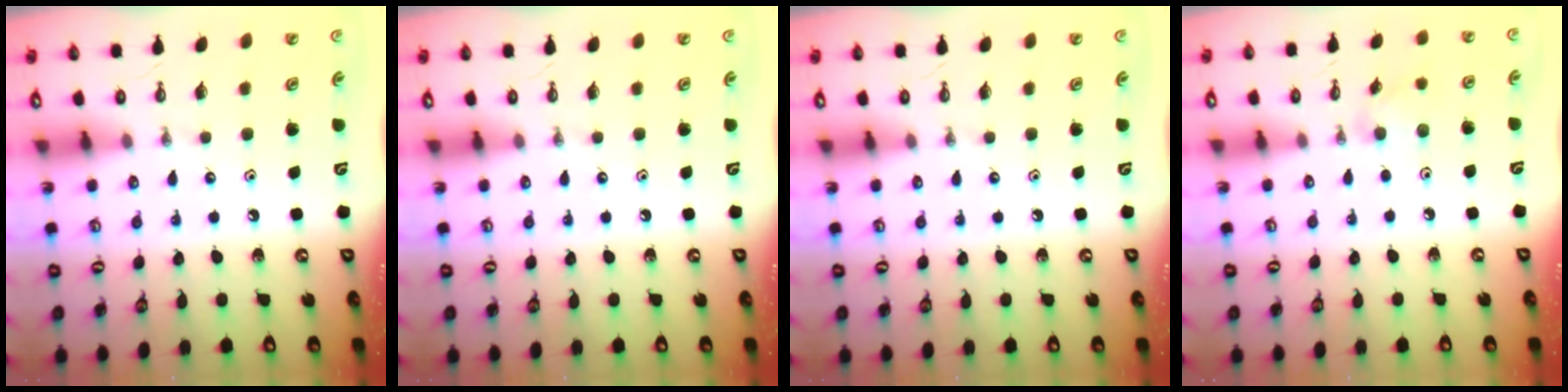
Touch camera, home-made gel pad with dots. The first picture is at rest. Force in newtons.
{"total": 0.0}
{"total": 0.0}
{"total": 5.7, "press": 5.7, "slide": 0.8}